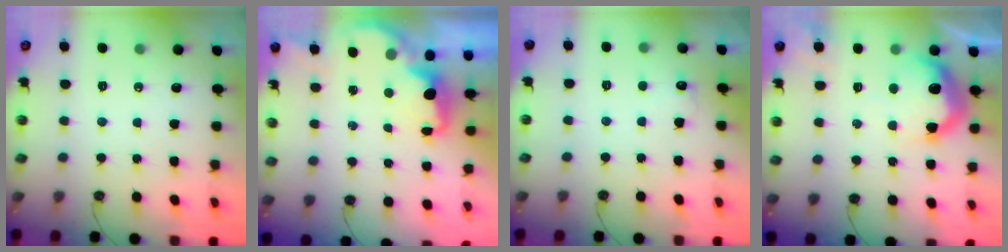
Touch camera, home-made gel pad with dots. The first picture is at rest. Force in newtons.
{"total": 2.3, "press": 2.2, "slide": 0.8}
{"total": 4.2, "press": 4.0, "slide": 1.1}
{"total": 17.0, "press": 16.9, "slide": 1.0}